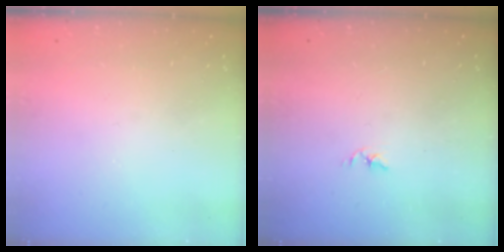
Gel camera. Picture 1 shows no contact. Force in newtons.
{"total": 1.8, "press": 1.7, "slide": 0.3}